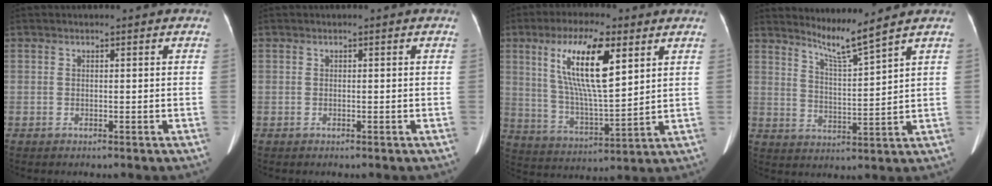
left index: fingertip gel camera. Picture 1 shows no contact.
{"total": 0.0}
{"total": 13.8, "force": [5.6, 2.8, 12.3], "torque": [-0.248, 0.004, 0.104]}
{"total": 5.6, "force": [4.8, -2.0, 1.9], "torque": [-0.046, -0.026, 0.095]}